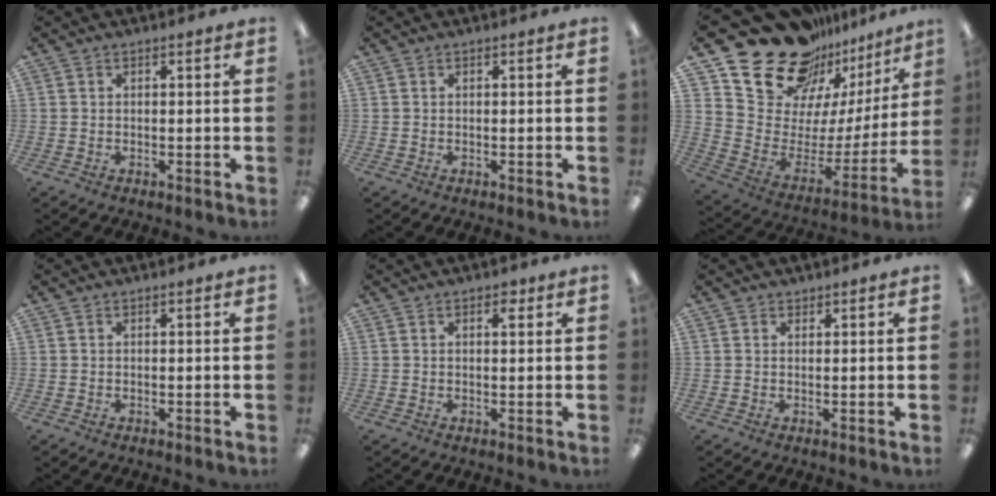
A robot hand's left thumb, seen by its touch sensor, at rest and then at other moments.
{"total": 0.0}
{"total": 22.9, "force": [18.9, 11.3, 6.3], "torque": [-0.097, -0.148, 0.350]}
{"total": 0.0}
{"total": 1.9, "force": [1.0, 0.9, 1.4], "torque": [-0.013, -0.003, 0.014]}
{"total": 0.9, "force": [0.8, 0.3, -0.1], "torque": [0.001, 0.000, 0.016]}